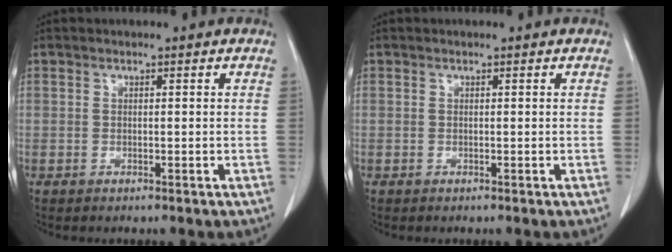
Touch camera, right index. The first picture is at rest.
{"total": 0.0}